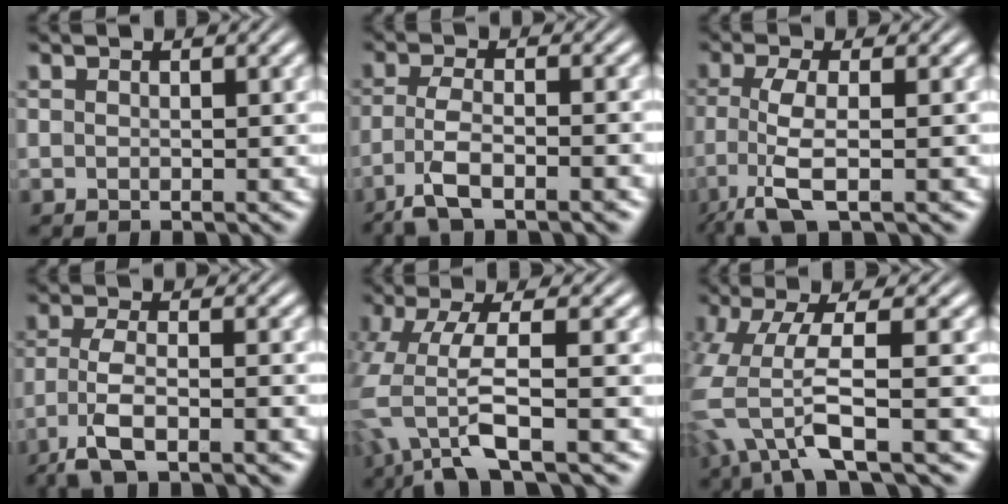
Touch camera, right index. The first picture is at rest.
{"total": 4.4, "force": [-2.8, 1.1, 3.2], "torque": [-0.068, -0.012, -0.041]}
{"total": 4.9, "force": [-1.8, 1.4, 4.3], "torque": [-0.102, -0.020, -0.018]}
{"total": 4.9, "force": [-2.9, 1.3, 3.8], "torque": [-0.079, -0.016, -0.041]}
{"total": 6.2, "force": [-2.2, 2.6, 5.2], "torque": [-0.141, -0.040, -0.018]}
{"total": 5.6, "force": [-1.5, 2.1, 4.9], "torque": [-0.130, -0.031, -0.008]}